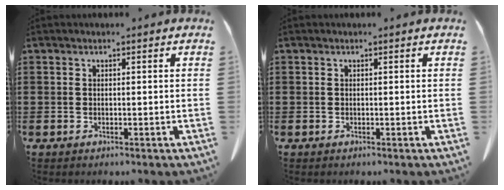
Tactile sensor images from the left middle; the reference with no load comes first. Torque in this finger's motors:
{"motor_torque": [0.00, 0.00, 0.00, 0.00]}